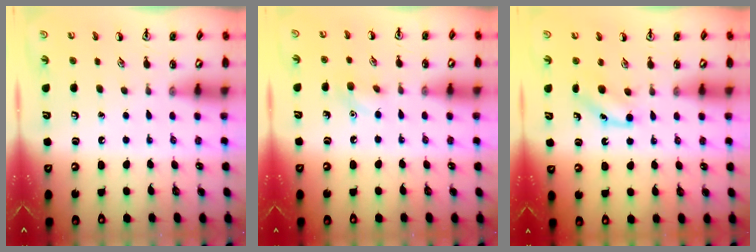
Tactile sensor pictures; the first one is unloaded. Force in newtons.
{"total": 6.3, "press": 6.0, "slide": 1.9}
{"total": 3.7, "press": 3.5, "slide": 1.2}